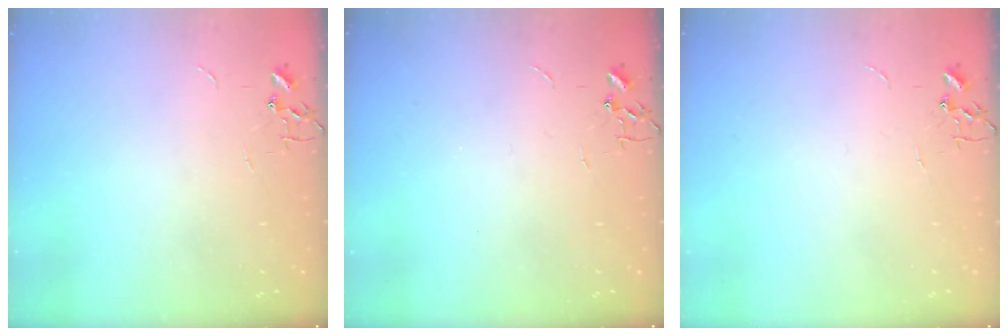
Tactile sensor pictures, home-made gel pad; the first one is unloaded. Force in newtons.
{"total": 0.0}
{"total": 0.0}